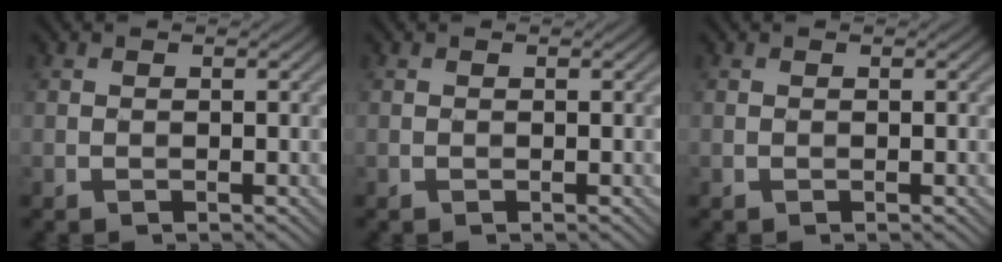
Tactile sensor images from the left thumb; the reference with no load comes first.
{"total": 0.0}
{"total": 0.0}